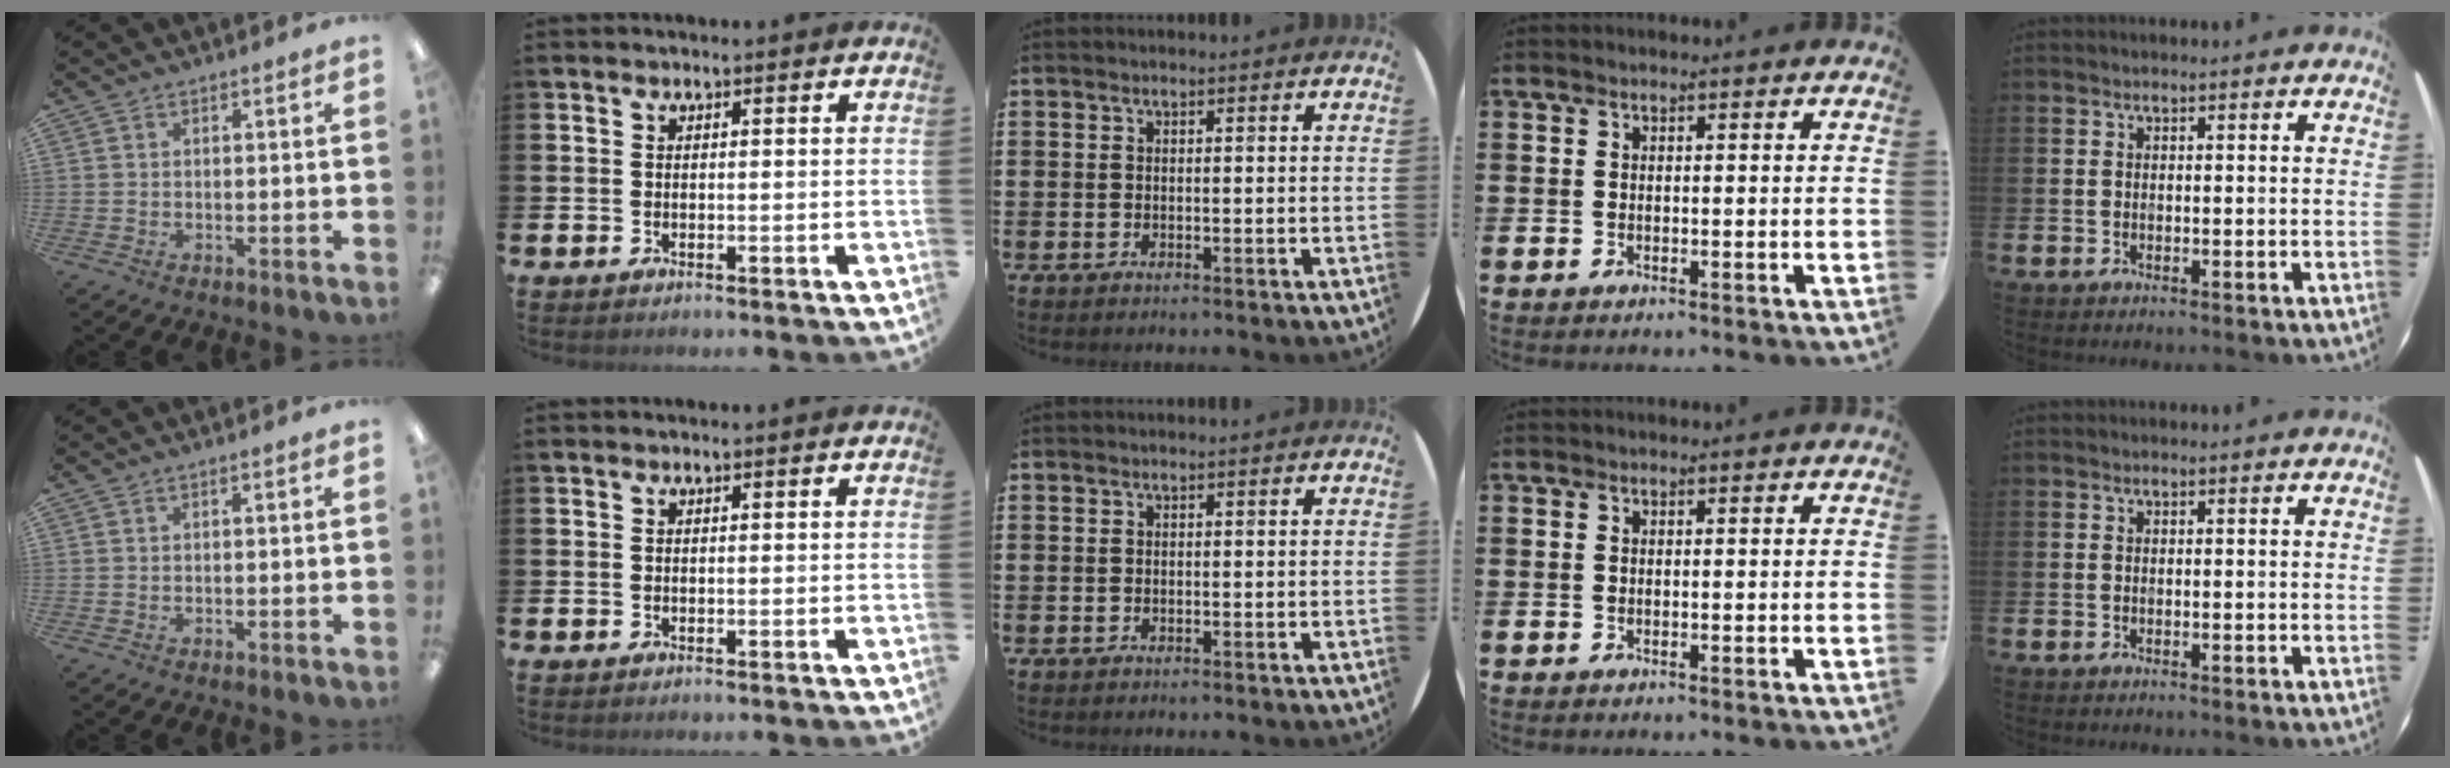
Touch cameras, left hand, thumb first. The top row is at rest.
{}